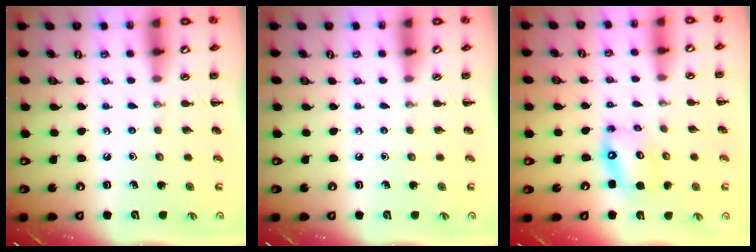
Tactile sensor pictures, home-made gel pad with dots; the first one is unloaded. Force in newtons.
{"total": 0.0}
{"total": 10.8, "press": 10.5, "slide": 2.6}